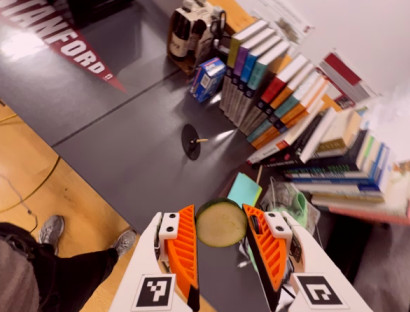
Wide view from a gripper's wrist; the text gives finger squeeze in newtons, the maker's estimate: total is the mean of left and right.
{"total": 8.7, "left": 9.0, "right": 8.5}